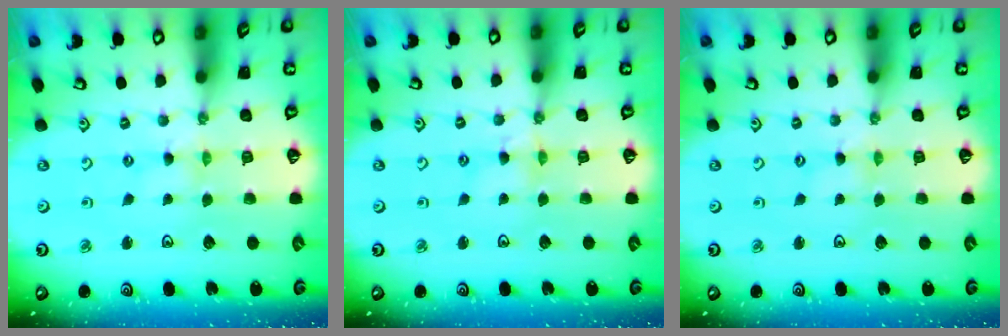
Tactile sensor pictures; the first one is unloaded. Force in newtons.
{"total": 2.4, "press": 2.4, "slide": 0.3}
{"total": 1.1, "press": 1.1, "slide": 0.1}